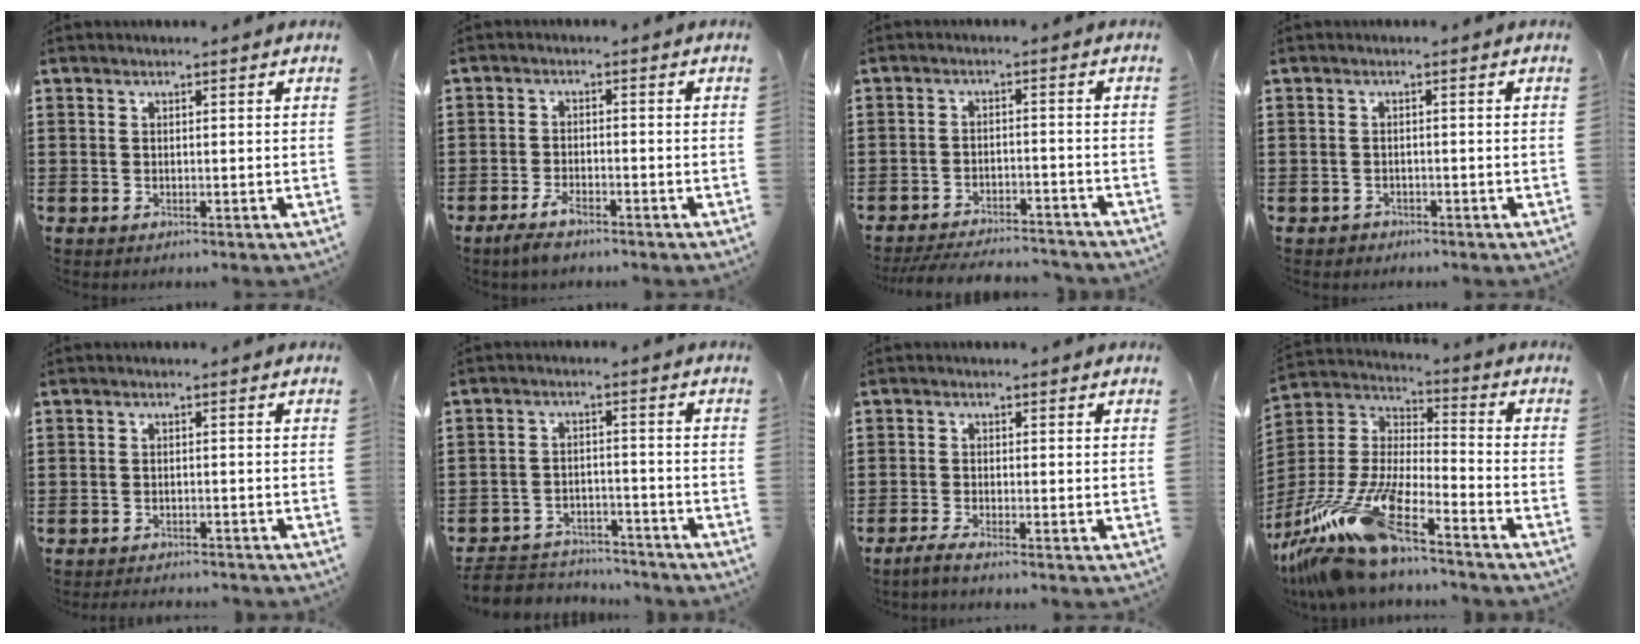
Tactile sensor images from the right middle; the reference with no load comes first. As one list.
[{"total": 3.4, "force": [-2.6, 0.9, 1.9], "torque": [-0.054, -0.003, -0.056]}, {"total": 4.3, "force": [-4.2, 0.3, 0.9], "torque": [-0.022, -0.001, -0.086]}, {"total": 0.9, "force": [-0.8, 0.5, 0.0], "torque": [-0.003, 0.001, -0.018]}, {"total": 1.3, "force": [-1.3, 0.0, 0.0], "torque": [-0.004, 0.001, -0.028]}, {"total": 4.5, "force": [-4.4, 1.1, 0.3], "torque": [-0.020, 0.005, -0.095]}, {"total": 1.5, "force": [-1.1, -0.1, 1.0], "torque": [-0.024, -0.004, -0.023]}, {"total": 15.8, "force": [-12.3, 2.5, 9.6], "torque": [-0.226, 0.005, -0.241]}]